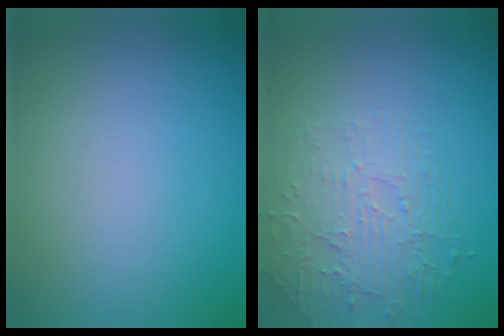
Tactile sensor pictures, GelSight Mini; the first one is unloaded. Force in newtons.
{"total": 2.2, "press": 1.7, "slide": 1.5}